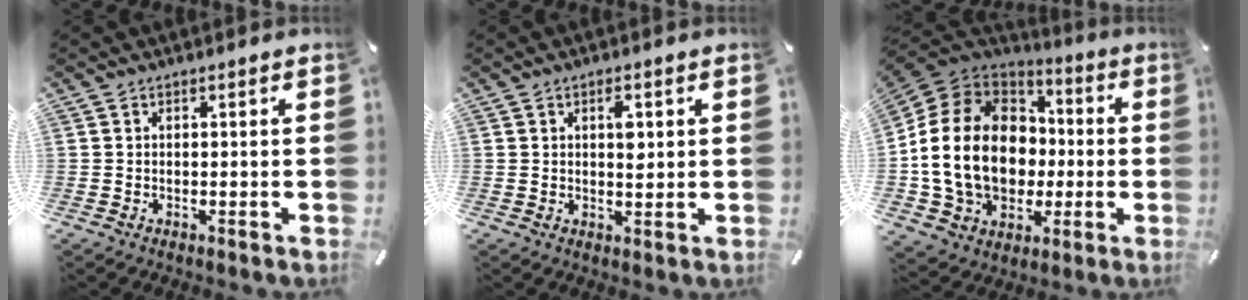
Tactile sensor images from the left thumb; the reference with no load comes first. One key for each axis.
{"total": 3.4, "fx": 1.0, "fy": 1.8, "fz": 2.8, "tx": -0.028, "ty": -0.007, "tz": 0.009}
{"total": 20.9, "fx": -1.4, "fy": 16.0, "fz": 13.3, "tx": -0.311, "ty": 0.015, "tz": -0.019}